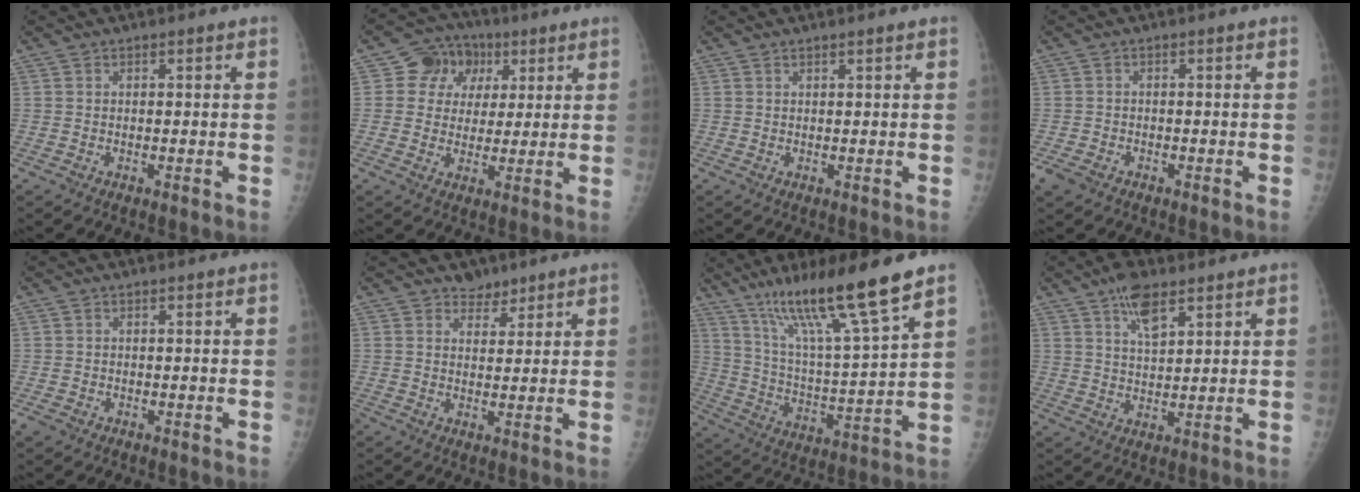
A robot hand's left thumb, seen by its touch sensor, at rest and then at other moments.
{"total": 9.5, "force": [3.1, 8.4, 3.4], "torque": [-0.012, -0.001, 0.044]}
{"total": 0.7, "force": [0.6, 0.1, 0.4], "torque": [-0.004, -0.002, 0.011]}
{"total": 2.9, "force": [-1.7, 1.9, 1.3], "torque": [-0.026, 0.001, -0.029]}
{"total": 1.6, "force": [-0.8, 1.2, 0.6], "torque": [-0.013, 0.000, -0.016]}
{"total": 3.4, "force": [2.4, 2.3, 0.3], "torque": [0.020, -0.015, 0.034]}
{"total": 18.4, "force": [12.8, 0.9, 13.2], "torque": [-0.215, -0.063, 0.226]}
{"total": 6.8, "force": [4.1, 2.8, 4.7], "torque": [-0.068, -0.018, 0.072]}